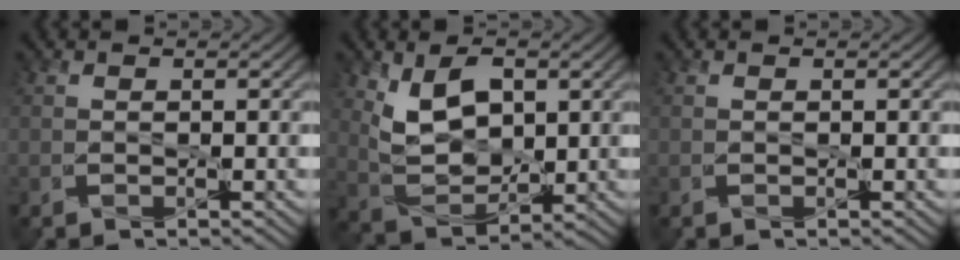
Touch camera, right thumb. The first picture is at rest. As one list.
[{"total": 7.3, "force": [2.8, 4.5, 5.1], "torque": [-0.104, -0.012, 0.055]}, {"total": 0.0}]